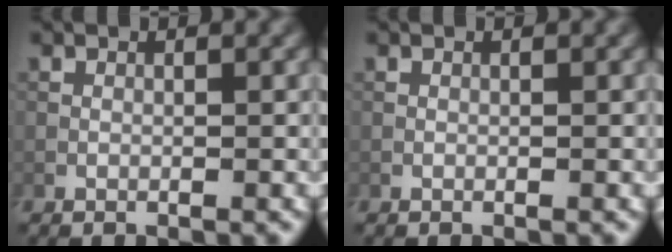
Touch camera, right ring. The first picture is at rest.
{"total": 0.0}